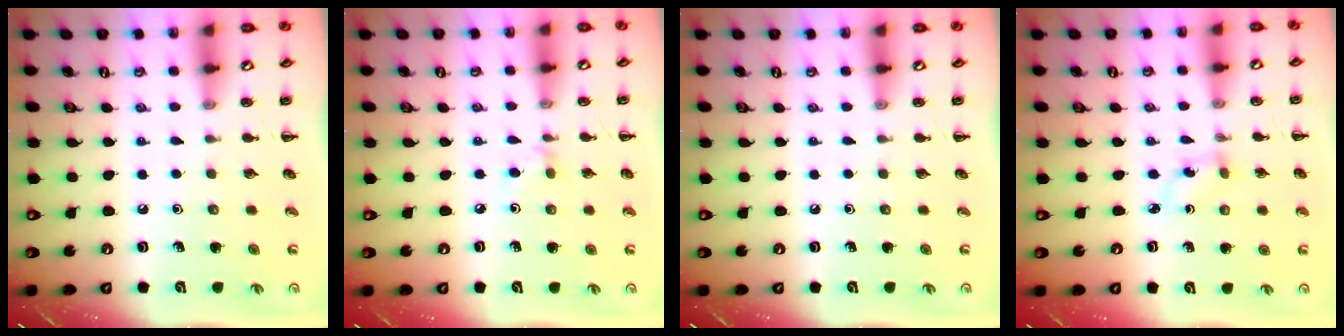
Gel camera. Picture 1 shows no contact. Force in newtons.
{"total": 4.4, "press": 4.2, "slide": 1.5}
{"total": 0.0}
{"total": 1.9, "press": 1.7, "slide": 0.9}